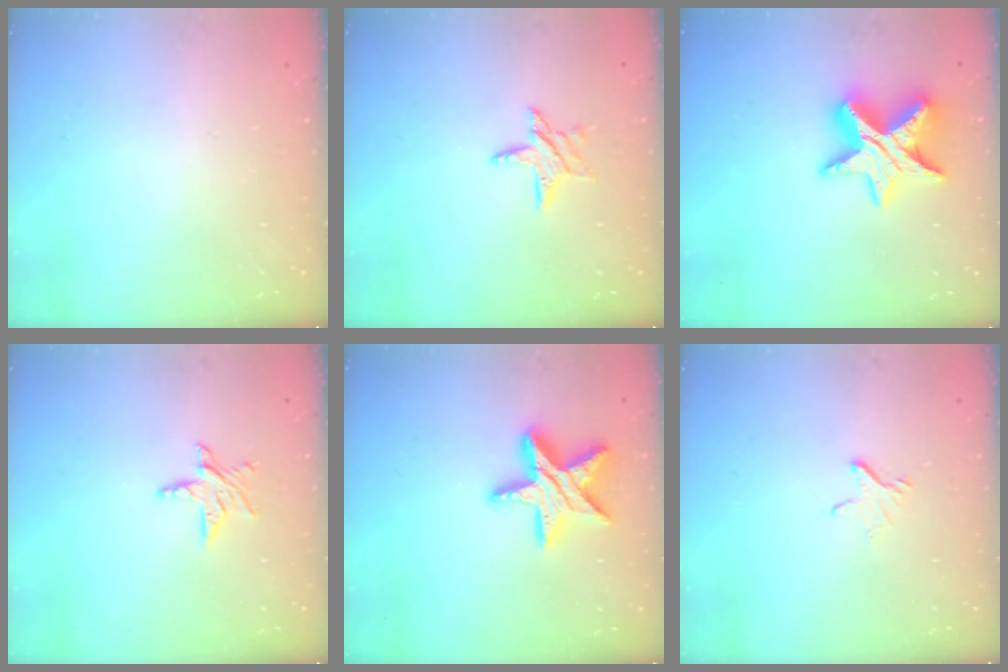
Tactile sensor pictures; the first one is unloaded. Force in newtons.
{"total": 7.4, "press": 7.4, "slide": 0.5}
{"total": 15.0, "press": 14.9, "slide": 1.0}
{"total": 5.8, "press": 5.8, "slide": 0.2}
{"total": 15.3, "press": 15.3, "slide": 1.0}
{"total": 3.4, "press": 3.4, "slide": 0.2}